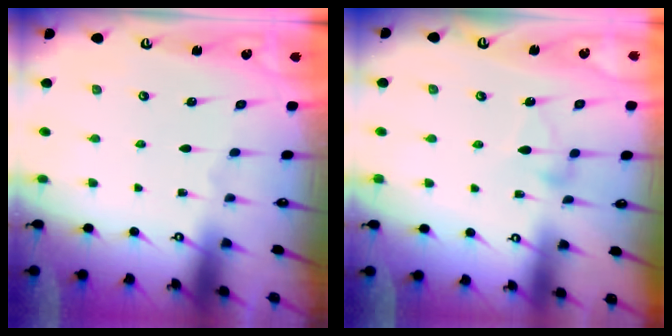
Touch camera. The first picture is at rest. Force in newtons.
{"total": 3.6, "press": 3.6, "slide": 0.2}